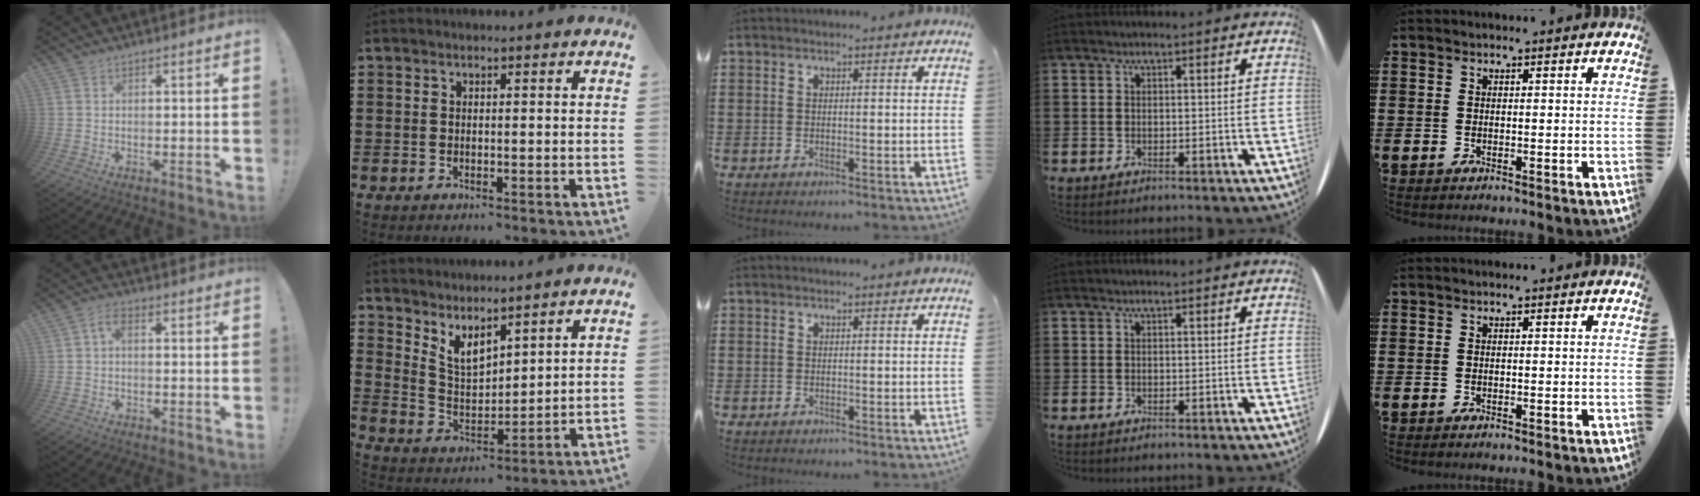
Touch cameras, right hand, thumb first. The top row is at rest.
{"thumb": {"total": 3.3, "force": [0.4, 1.6, 2.9], "torque": [-0.060, 0.009, 0.006]}, "index": {"total": 5.4, "force": [4.6, 1.9, 2.1], "torque": [-0.058, -0.017, 0.086]}}